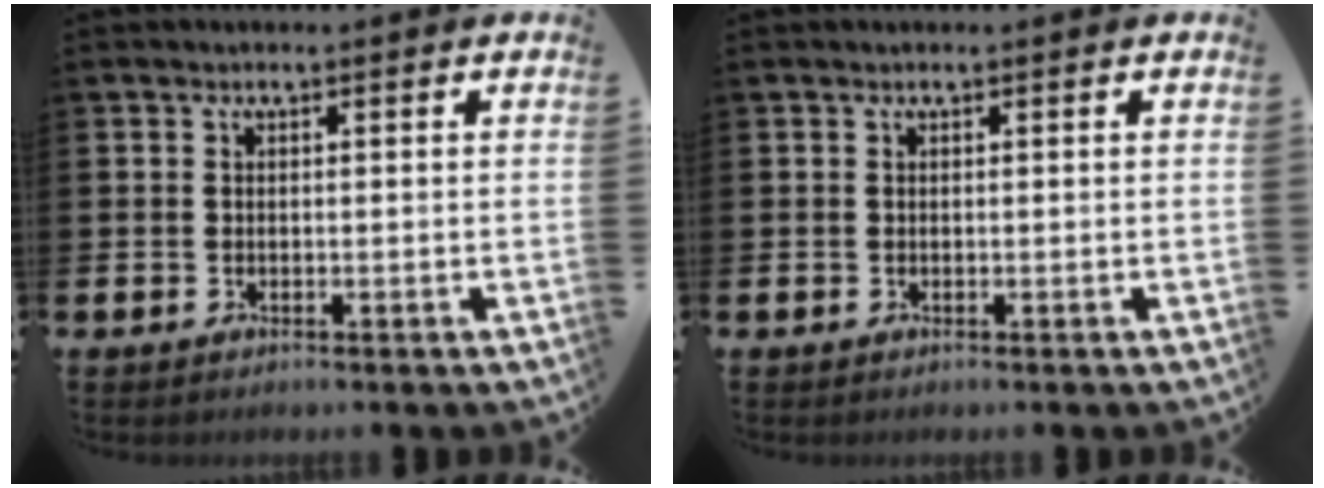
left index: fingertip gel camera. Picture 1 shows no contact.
{"total": 0.0}